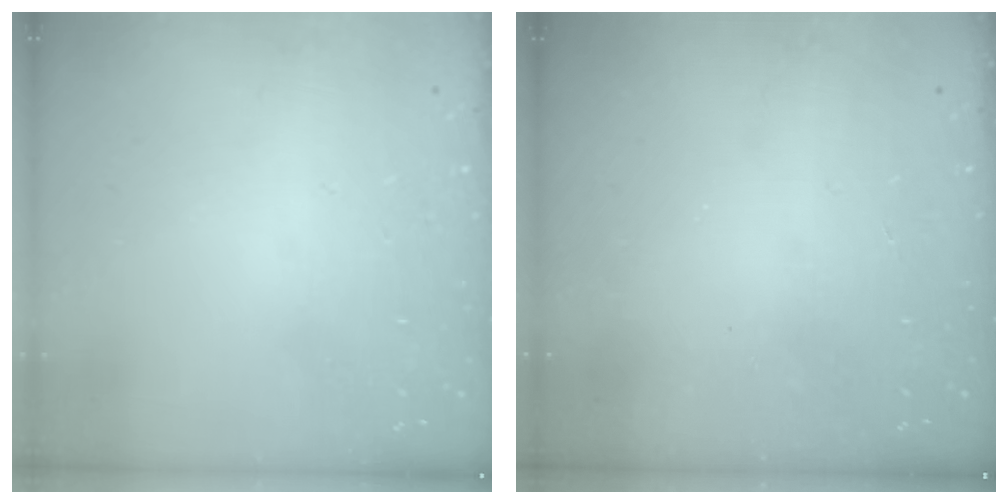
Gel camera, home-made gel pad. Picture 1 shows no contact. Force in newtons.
{"total": 2.5, "press": 2.4, "slide": 0.8}